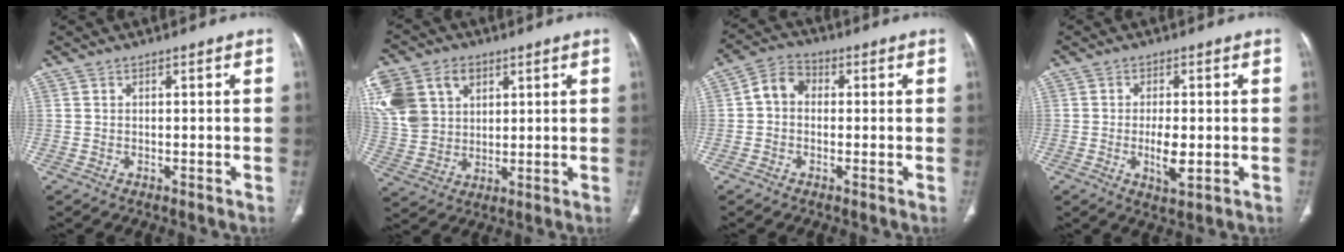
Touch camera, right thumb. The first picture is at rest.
{"total": 19.1, "force": [7.2, 14.4, 10.2], "torque": [-0.241, 0.022, 0.149]}
{"total": 5.4, "force": [0.1, 4.3, 3.3], "torque": [-0.046, 0.016, -0.012]}
{"total": 5.4, "force": [-0.8, 2.0, 4.9], "torque": [-0.085, -0.009, -0.012]}